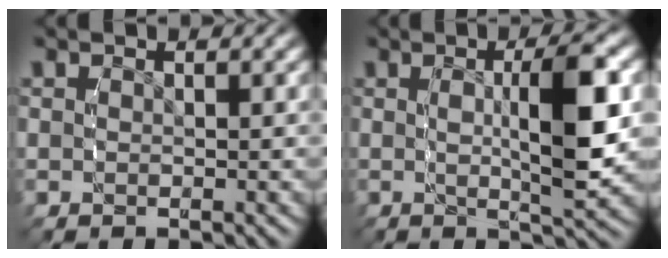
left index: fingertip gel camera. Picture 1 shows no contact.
{"total": 6.5, "force": [0.5, 1.2, 6.4], "torque": [-0.086, 0.005, 0.004]}